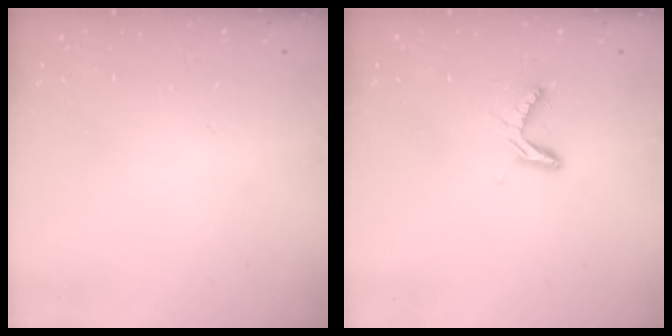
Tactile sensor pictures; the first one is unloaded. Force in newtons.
{"total": 5.2, "press": 5.2, "slide": 0.4}